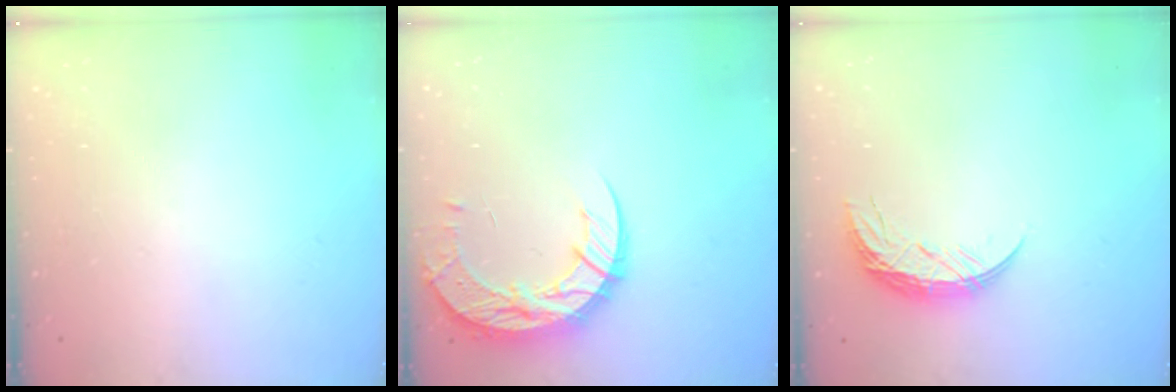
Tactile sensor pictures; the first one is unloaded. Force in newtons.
{"total": 13.9, "press": 13.8, "slide": 1.0}
{"total": 8.2, "press": 8.2, "slide": 0.8}